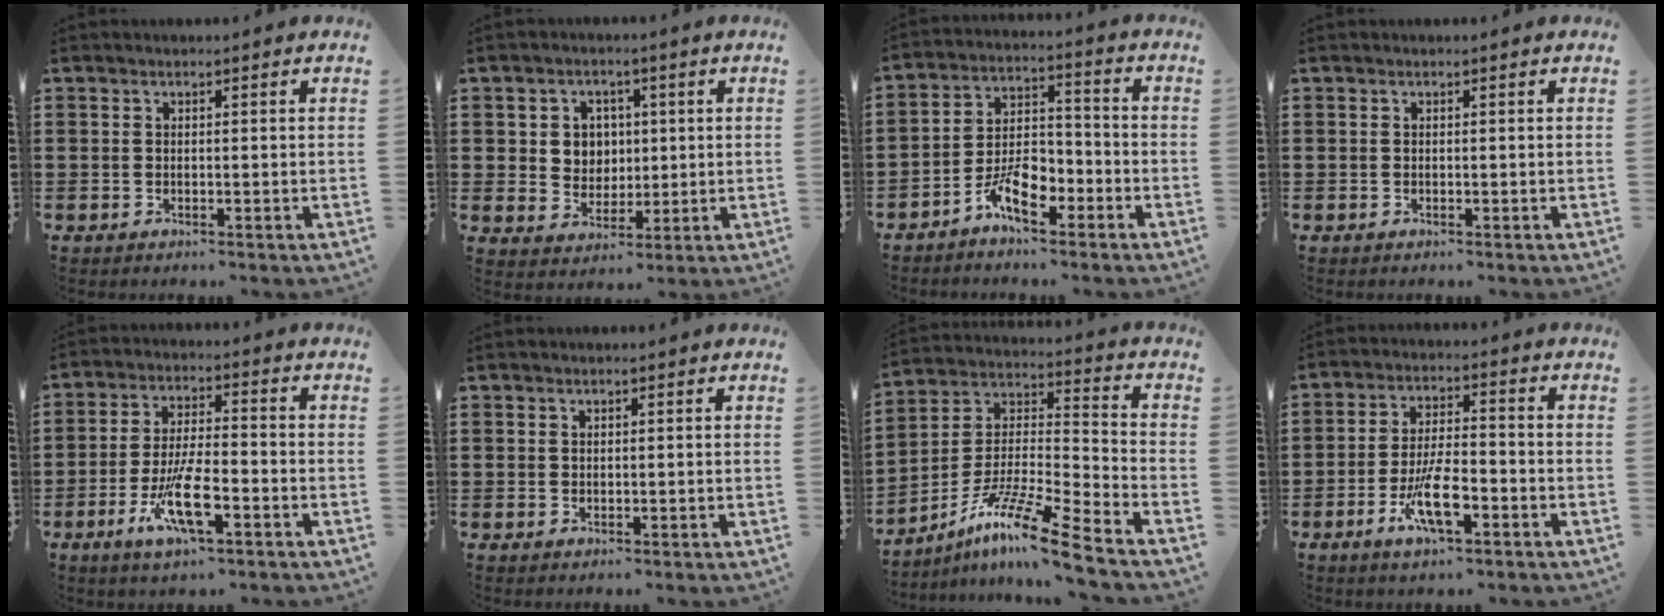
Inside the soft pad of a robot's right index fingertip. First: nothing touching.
{"total": 4.9, "force": [1.0, 4.6, 1.4], "torque": [-0.041, 0.013, 0.014]}
{"total": 7.5, "force": [-4.5, 3.6, 4.8], "torque": [-0.095, 0.012, -0.085]}
{"total": 0.0}
{"total": 9.0, "force": [-3.9, 2.3, 7.8], "torque": [-0.171, -0.014, -0.074]}
{"total": 0.6, "force": [0.3, 0.4, 0.1], "torque": [-0.004, 0.002, 0.007]}
{"total": 12.4, "force": [-9.8, 0.1, 7.6], "torque": [-0.143, 0.012, -0.193]}
{"total": 8.3, "force": [-3.8, 2.6, 7.0], "torque": [-0.143, -0.008, -0.069]}